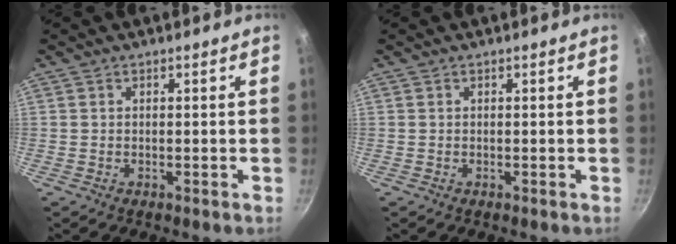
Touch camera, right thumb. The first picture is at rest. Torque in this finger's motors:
{"motor_torque": [-0.01, 0.00, -0.03, 0.00, 0.01]}